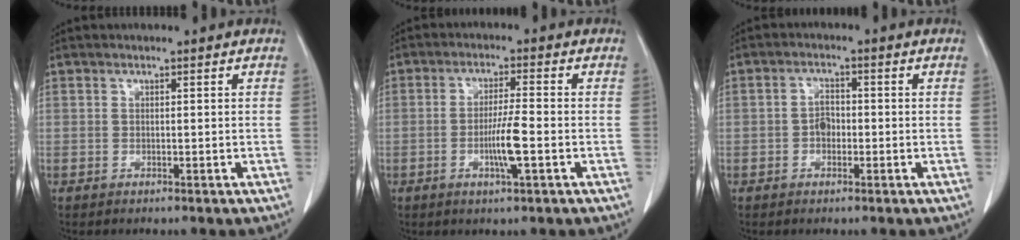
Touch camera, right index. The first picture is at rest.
{"total": 5.5, "force": [-1.6, -0.2, 5.3], "torque": [-0.099, -0.009, -0.030]}
{"total": 2.6, "force": [-0.6, 1.7, 1.8], "torque": [-0.029, 0.008, -0.013]}